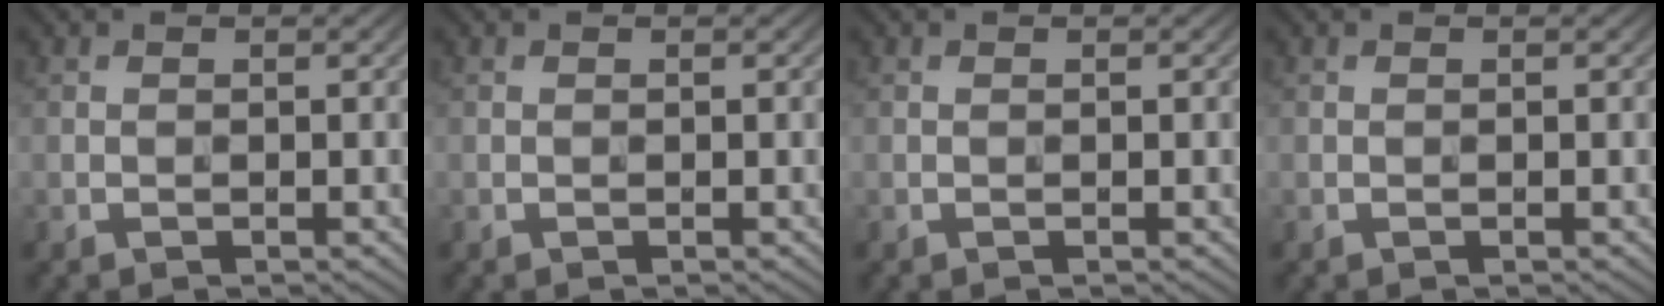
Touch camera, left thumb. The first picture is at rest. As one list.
[{"total": 0.0}, {"total": 0.0}, {"total": 0.0}]